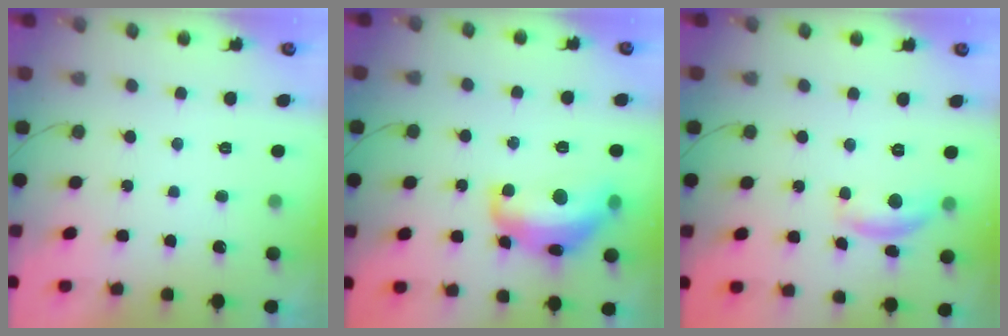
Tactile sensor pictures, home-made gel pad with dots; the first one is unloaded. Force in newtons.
{"total": 14.8, "press": 14.7, "slide": 1.3}
{"total": 10.3, "press": 10.3, "slide": 0.6}